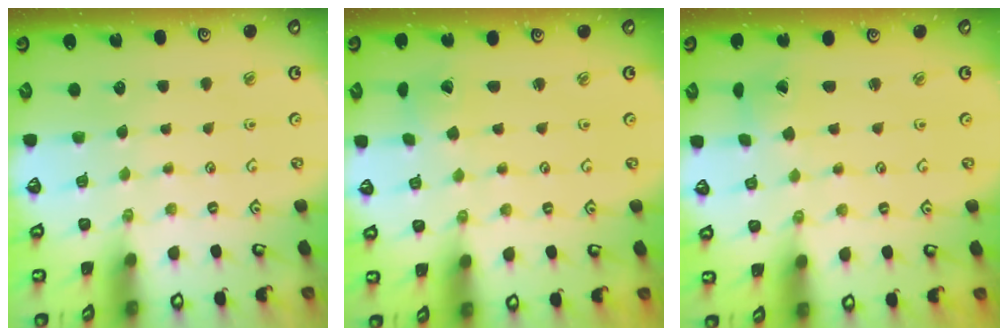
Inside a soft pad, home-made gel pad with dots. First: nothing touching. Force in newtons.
{"total": 1.8, "press": 1.8, "slide": 0.1}
{"total": 1.5, "press": 1.4, "slide": 0.2}